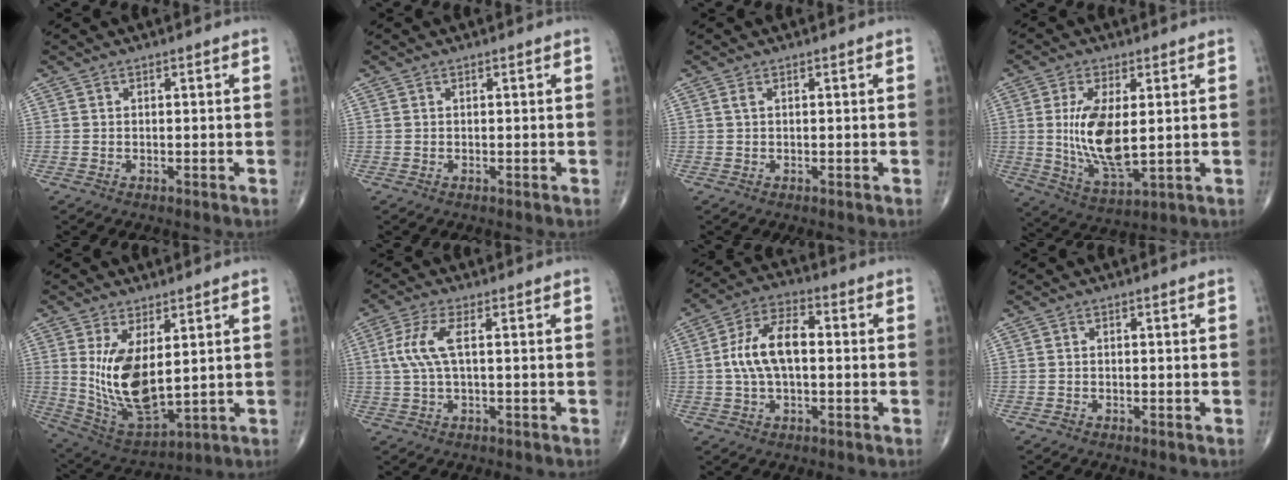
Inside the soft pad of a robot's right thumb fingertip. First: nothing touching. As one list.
[{"total": 0.0}, {"total": 0.6, "force": [0.2, 0.2, 0.5], "torque": [-0.017, 0.004, 0.003]}, {"total": 12.4, "force": [1.0, 5.2, 11.2], "torque": [-0.212, -0.023, 0.029]}, {"total": 13.4, "force": [2.4, 6.2, 11.6], "torque": [-0.212, -0.028, 0.069]}, {"total": 5.9, "force": [0.8, 1.6, 5.6], "torque": [-0.152, 0.013, 0.016]}, {"total": 10.6, "force": [0.2, 5.5, 9.1], "torque": [-0.178, 0.026, -0.002]}, {"total": 0.5, "force": [-0.4, 0.4, 0.1], "torque": [-0.001, 0.001, -0.010]}]